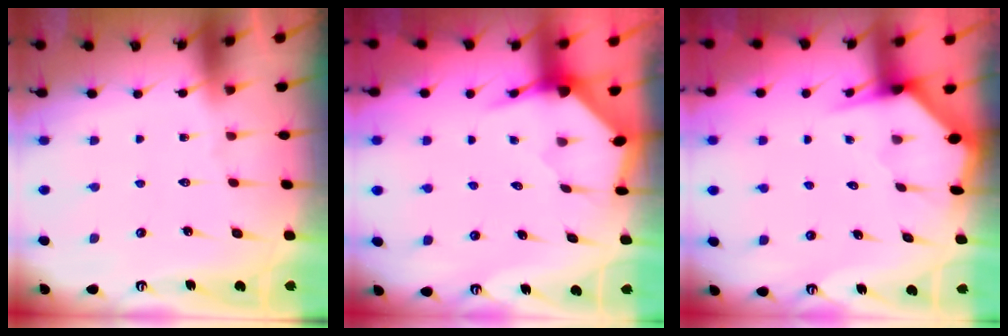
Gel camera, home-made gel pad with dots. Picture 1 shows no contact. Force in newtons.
{"total": 3.6, "press": 3.6, "slide": 0.4}
{"total": 3.6, "press": 3.6, "slide": 0.4}